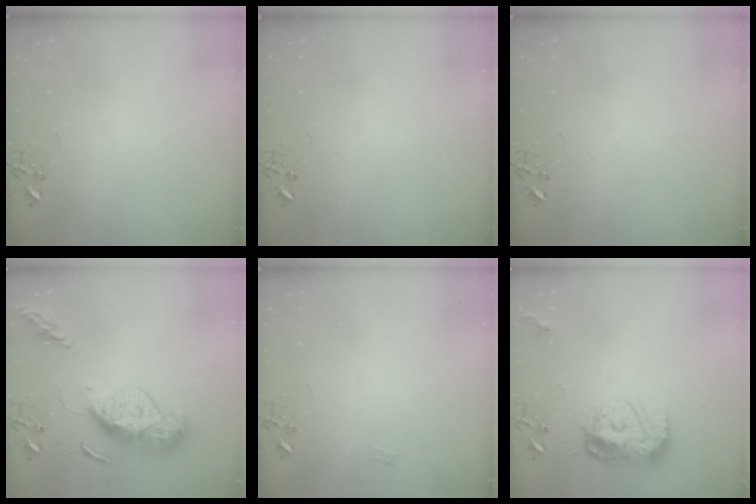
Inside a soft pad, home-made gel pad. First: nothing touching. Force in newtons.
{"total": 0.0}
{"total": 0.0}
{"total": 14.4, "press": 14.3, "slide": 1.3}
{"total": 4.7, "press": 4.6, "slide": 0.7}
{"total": 13.4, "press": 13.3, "slide": 1.2}